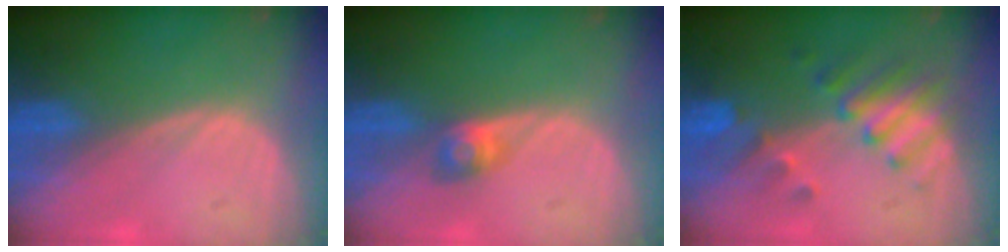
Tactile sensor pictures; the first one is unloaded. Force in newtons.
{"total": 2.8, "press": 2.5, "slide": 1.1}
{"total": 7.6, "press": 6.7, "slide": 3.6}